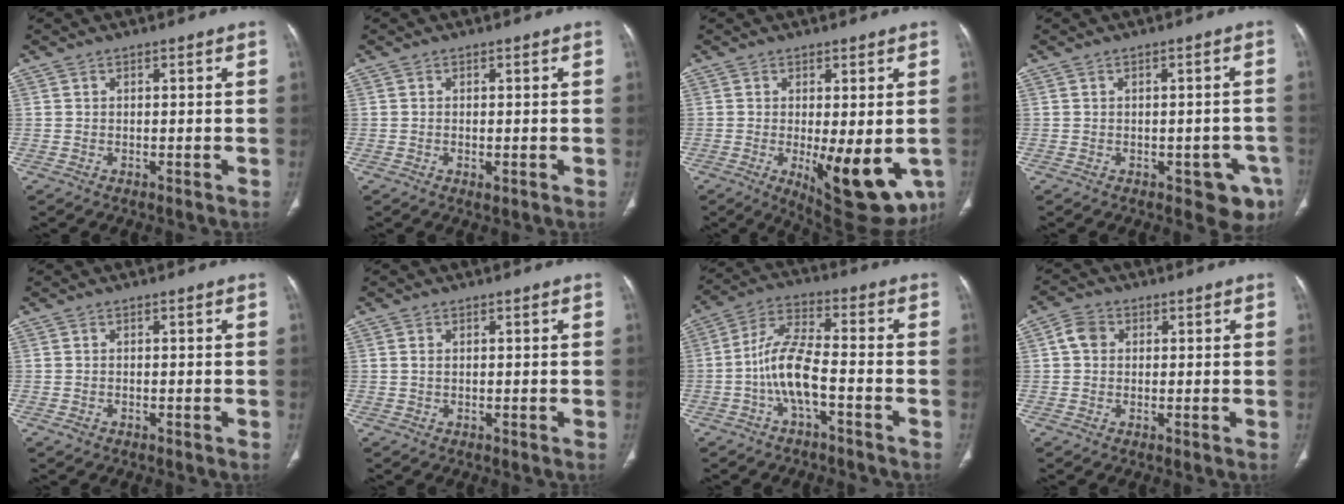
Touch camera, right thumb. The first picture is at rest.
{"total": 1.1, "force": [-0.3, 0.5, 0.9], "torque": [-0.020, -0.004, -0.004]}
{"total": 14.8, "force": [-3.7, 5.6, 13.2], "torque": [-0.152, -0.024, -0.033]}
{"total": 6.3, "force": [-3.0, 3.3, 4.5], "torque": [-0.028, 0.011, -0.032]}
{"total": 0.8, "force": [-0.3, 0.6, 0.4], "torque": [-0.010, 0.002, -0.004]}
{"total": 0.9, "force": [0.2, 0.6, 0.7], "torque": [-0.016, 0.002, 0.005]}
{"total": 9.5, "force": [-3.1, 3.1, 8.4], "torque": [-0.177, 0.040, -0.063]}
{"total": 3.8, "force": [0.6, 3.2, 1.9], "torque": [-0.028, 0.008, 0.008]}